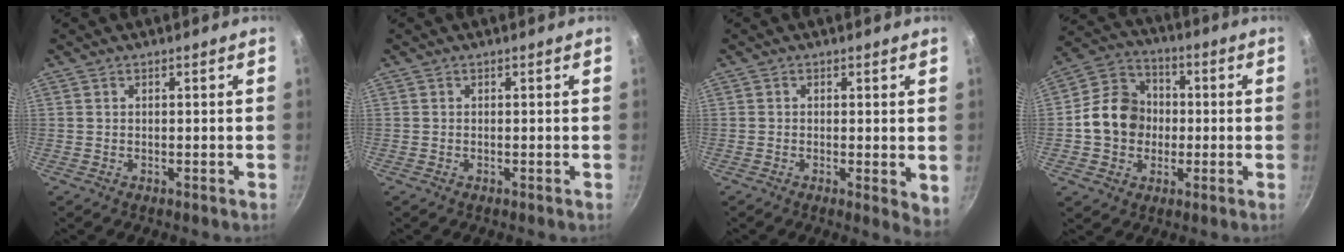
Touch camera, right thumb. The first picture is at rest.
{"total": 0.0}
{"total": 4.1, "force": [-0.1, 1.6, 3.8], "torque": [-0.047, -0.012, -0.004]}
{"total": 12.5, "force": [-0.7, 10.8, 6.3], "torque": [-0.078, 0.024, -0.029]}